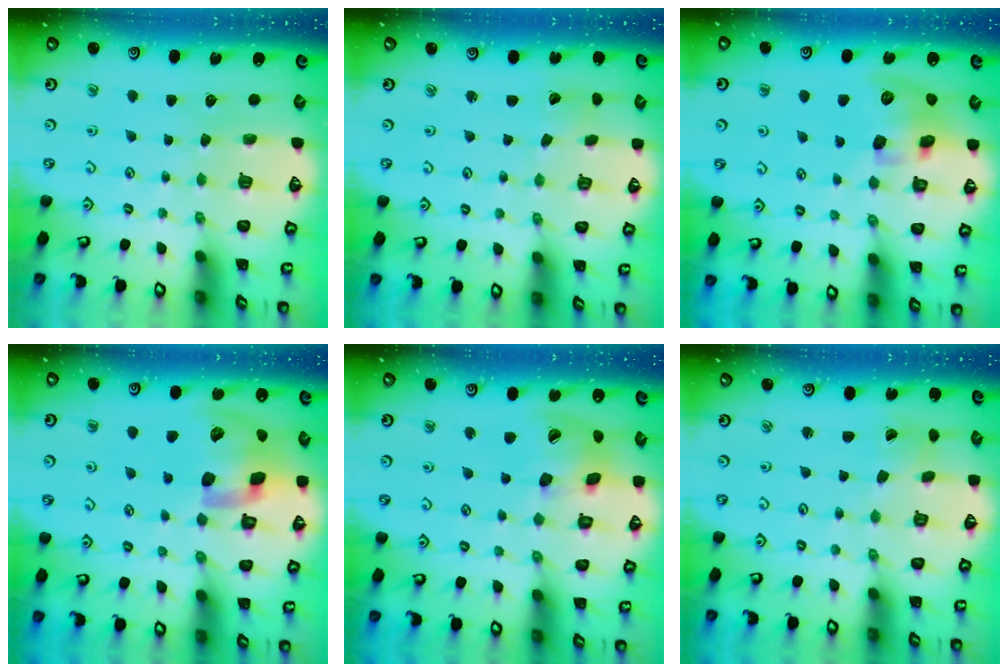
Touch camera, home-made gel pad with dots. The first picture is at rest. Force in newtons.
{"total": 1.7, "press": 1.7, "slide": 0.1}
{"total": 11.9, "press": 11.7, "slide": 2.1}
{"total": 18.8, "press": 18.5, "slide": 2.9}
{"total": 16.1, "press": 15.9, "slide": 2.6}
{"total": 2.4, "press": 2.4, "slide": 0.3}